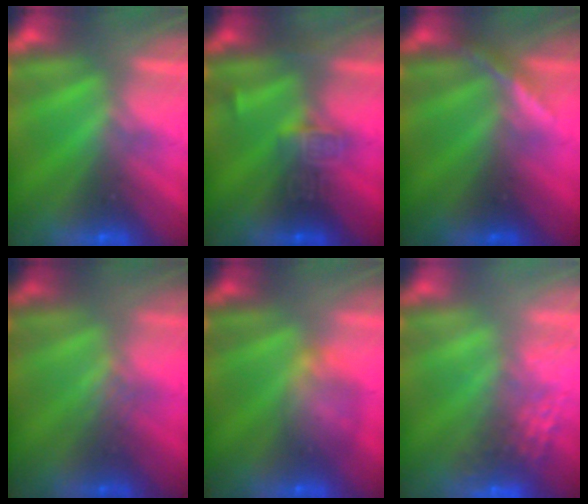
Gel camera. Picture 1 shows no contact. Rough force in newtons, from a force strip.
{"total": 2.9}
{"total": 3.0}
{"total": 2.5}
{"total": 9.2}
{"total": 9.1}